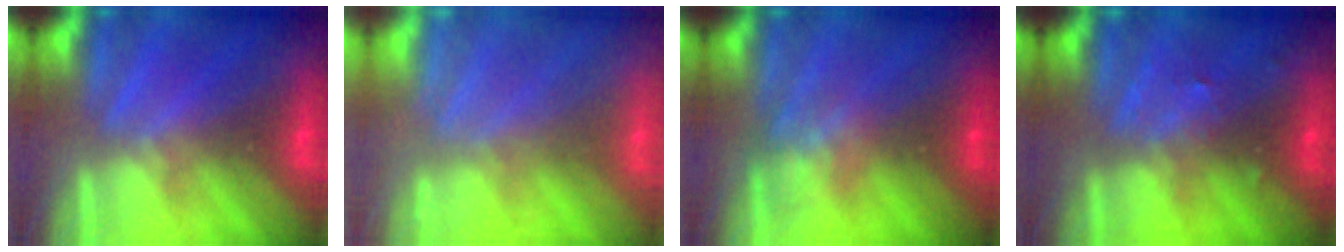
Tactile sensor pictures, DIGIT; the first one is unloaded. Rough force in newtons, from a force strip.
{"total": 2.3}
{"total": 2.8}
{"total": 2.9}